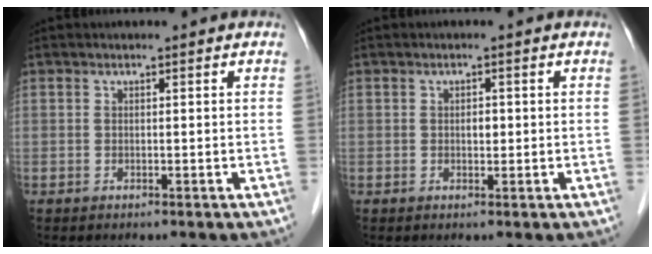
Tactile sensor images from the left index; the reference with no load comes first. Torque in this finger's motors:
{"motor_torque": [0.10, -0.01, 0.00, 0.00]}